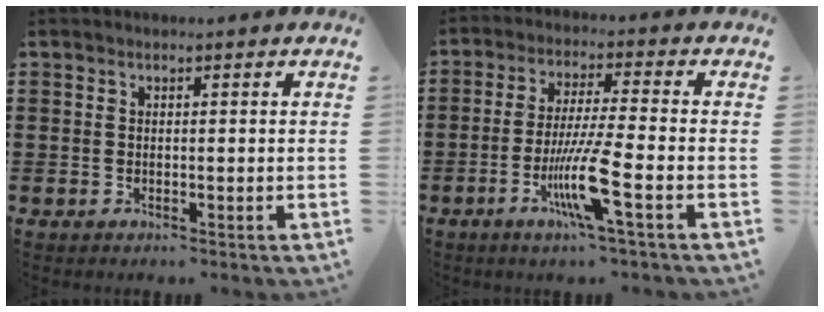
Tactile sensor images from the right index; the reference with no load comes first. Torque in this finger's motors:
{"motor_torque": [2.14, 0.00, 0.59, 0.21]}